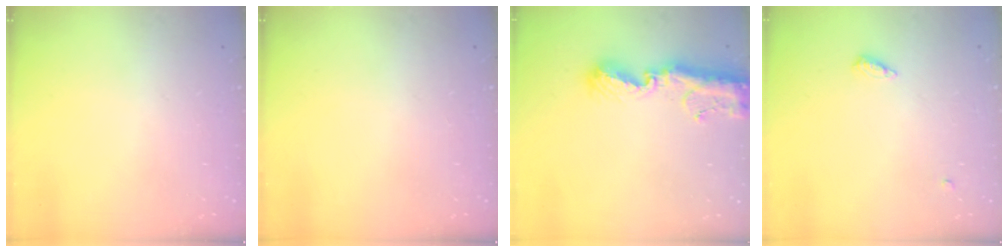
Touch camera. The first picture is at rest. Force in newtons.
{"total": 0.0}
{"total": 9.7, "press": 9.6, "slide": 0.9}
{"total": 5.5, "press": 5.4, "slide": 1.0}